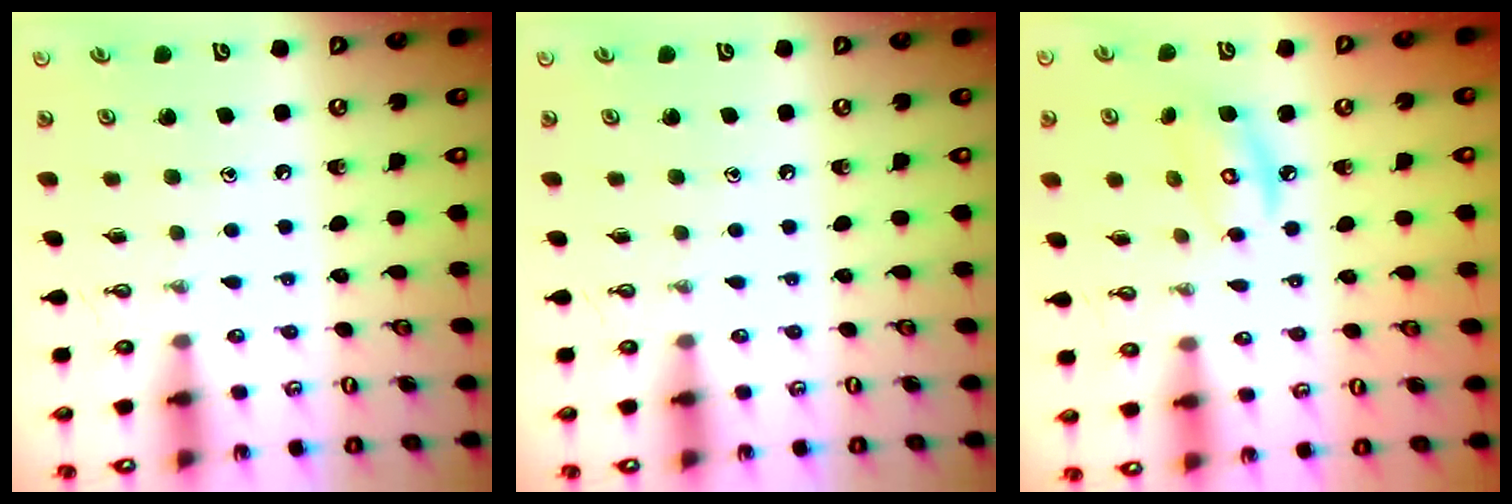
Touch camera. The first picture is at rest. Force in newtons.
{"total": 0.0}
{"total": 6.9, "press": 6.9, "slide": 0.4}